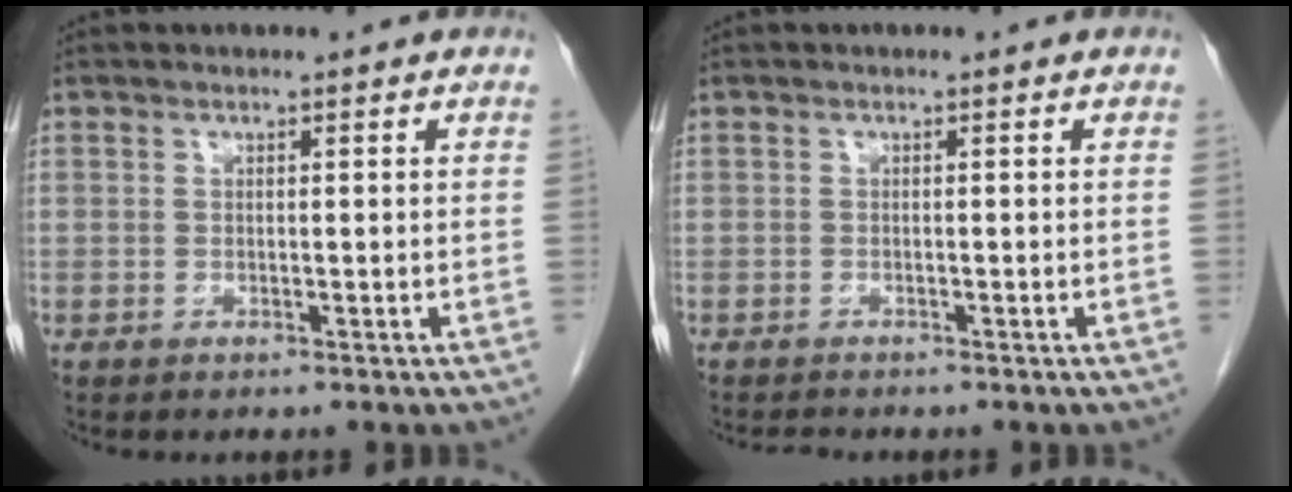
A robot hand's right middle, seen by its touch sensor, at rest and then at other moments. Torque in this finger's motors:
{"motor_torque": [-0.26, -0.12, 0.00, -0.01]}